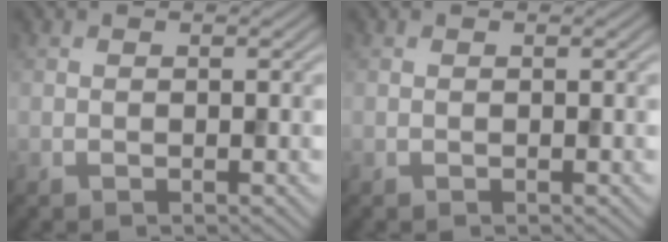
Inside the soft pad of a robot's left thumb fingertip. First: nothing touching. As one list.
[{"total": 0.0}]